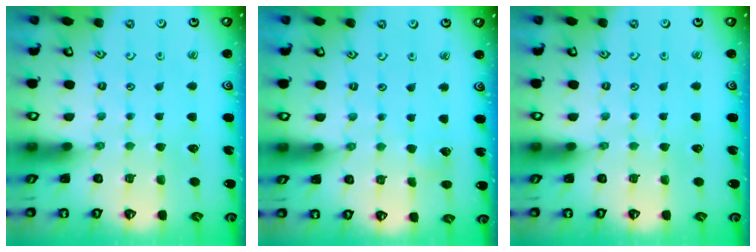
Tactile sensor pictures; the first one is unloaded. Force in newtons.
{"total": 2.4, "press": 2.4, "slide": 0.2}
{"total": 0.0}